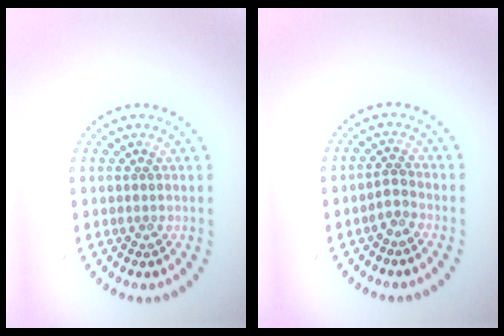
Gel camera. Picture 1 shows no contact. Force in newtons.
{"total": 1.4, "press": 0.9, "slide": 1.0}